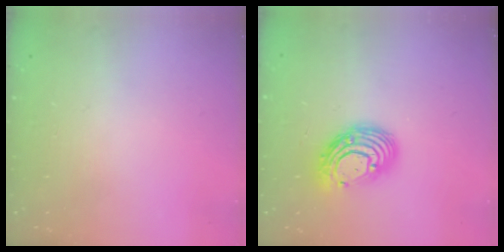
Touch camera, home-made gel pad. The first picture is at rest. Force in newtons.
{"total": 12.1, "press": 12.0, "slide": 1.1}